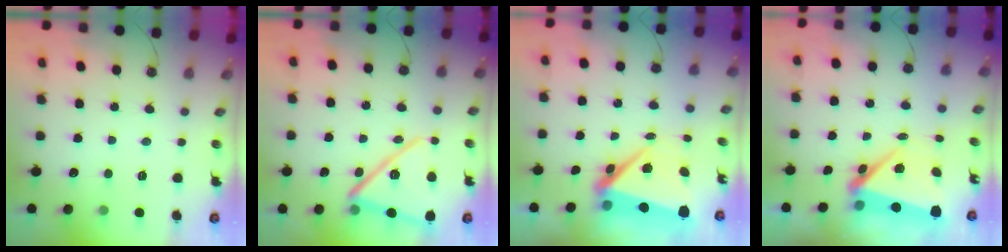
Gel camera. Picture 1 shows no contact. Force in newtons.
{"total": 17.3, "press": 17.2, "slide": 1.5}
{"total": 12.2, "press": 8.5, "slide": 8.7}
{"total": 7.5, "press": 7.4, "slide": 1.3}